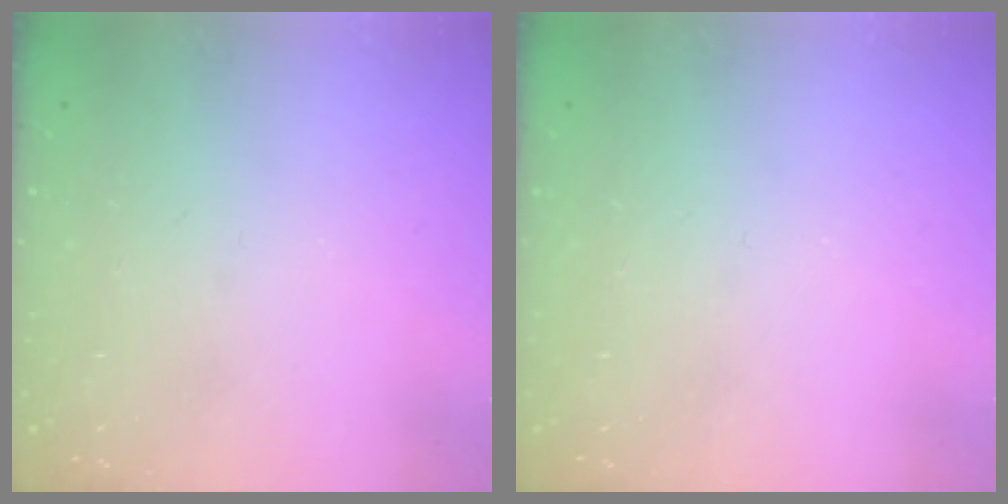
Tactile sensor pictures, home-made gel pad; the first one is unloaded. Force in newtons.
{"total": 0.0}